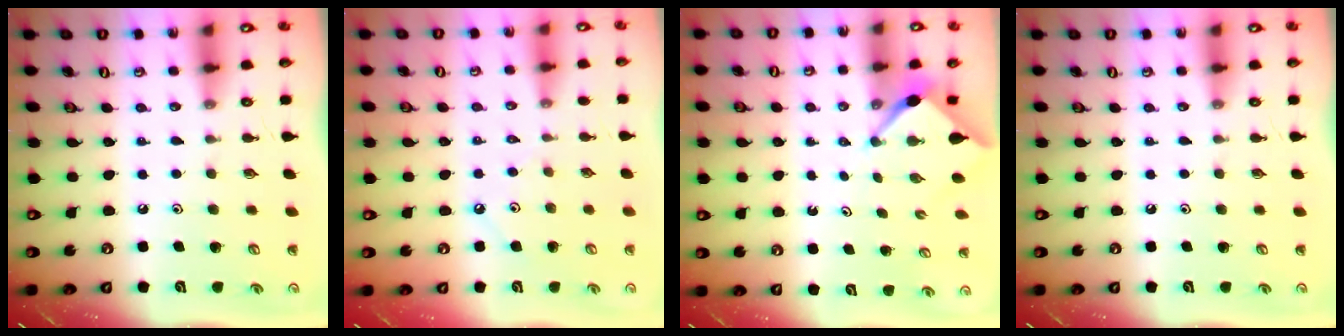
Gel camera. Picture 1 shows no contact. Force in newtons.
{"total": 2.6, "press": 2.6, "slide": 0.4}
{"total": 2.6, "press": 2.6, "slide": 0.3}
{"total": 0.0}